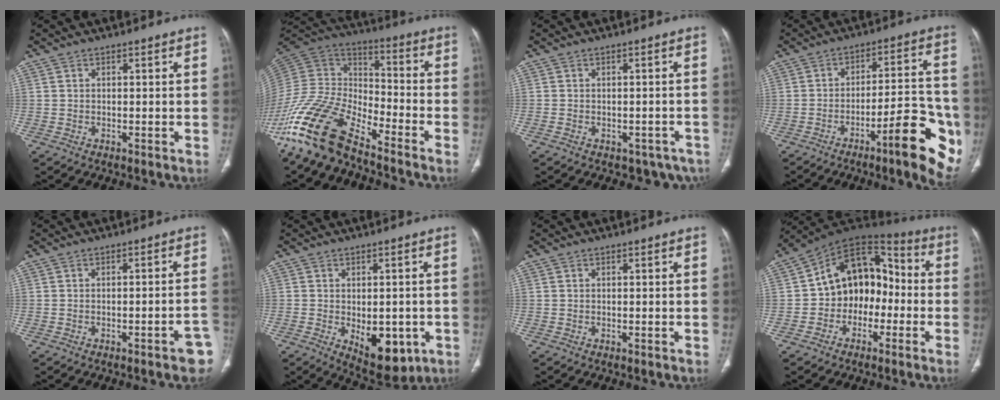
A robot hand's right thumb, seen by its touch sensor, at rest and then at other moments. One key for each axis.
{"total": 17.0, "fx": -13.1, "fy": 6.0, "fz": 9.0, "tx": -0.172, "ty": 0.077, "tz": -0.264}
{"total": 5.9, "fx": -3.7, "fy": 3.9, "fz": 2.4, "tx": -0.012, "ty": 0.034, "tz": -0.042}
{"total": 16.7, "fx": -7.1, "fy": 3.8, "fz": 14.6, "tx": -0.168, "ty": 0.037, "tz": -0.096}
{"total": 4.7, "fx": -2.7, "fy": 0.8, "fz": 3.8, "tx": -0.036, "ty": 0.020, "tz": -0.031}
{"total": 9.8, "fx": -2.9, "fy": 5.4, "fz": 7.7, "tx": -0.079, "ty": 0.000, "tz": -0.023}
{"total": 0.0}
{"total": 14.8, "fx": -2.2, "fy": 10.9, "fz": 9.8, "tx": -0.100, "ty": 0.055, "tz": -0.050}